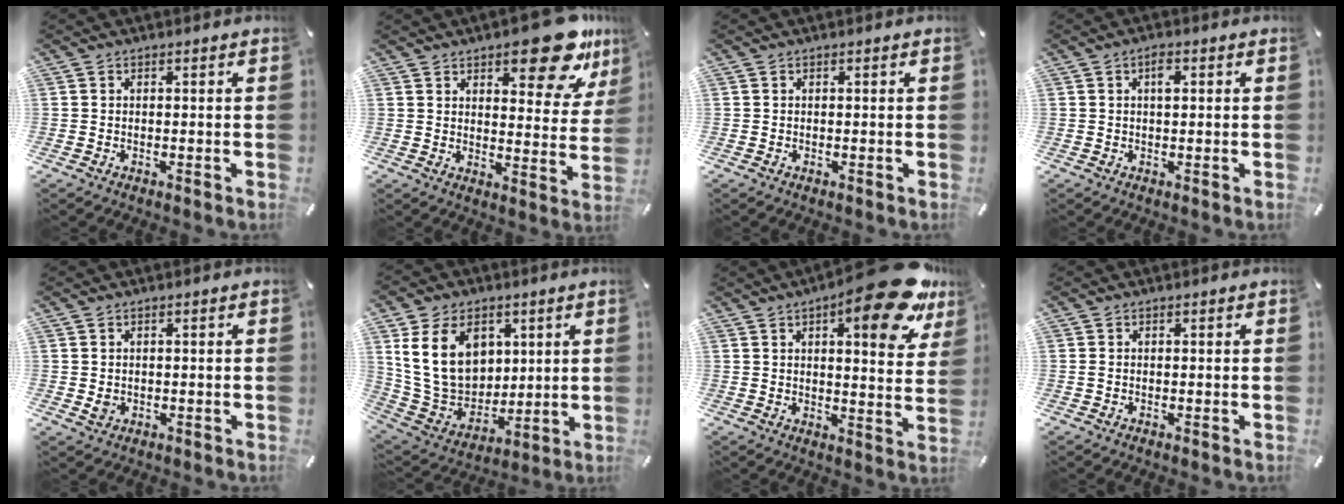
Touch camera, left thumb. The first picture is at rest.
{"total": 15.7, "force": [11.0, 6.0, 9.4], "torque": [-0.108, -0.074, 0.180]}
{"total": 0.0}
{"total": 2.6, "force": [0.8, 1.1, 2.2], "torque": [-0.039, 0.004, 0.009]}
{"total": 1.8, "force": [0.1, 1.7, 0.8], "torque": [-0.006, -0.001, 0.001]}
{"total": 17.2, "force": [5.7, 13.1, 9.6], "torque": [-0.185, -0.017, 0.111]}
{"total": 19.5, "force": [11.2, 5.9, 14.8], "torque": [-0.196, -0.073, 0.173]}
{"total": 0.5, "force": [0.1, 0.5, 0.2], "torque": [-0.003, 0.003, 0.000]}